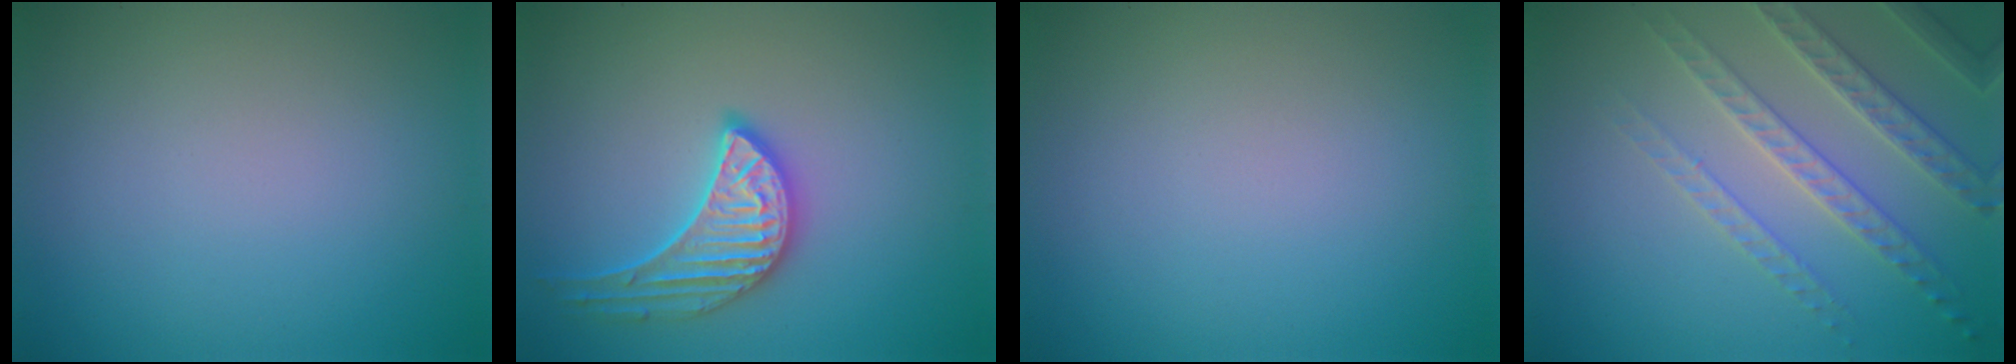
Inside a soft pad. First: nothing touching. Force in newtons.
{"total": 3.4, "press": 3.3, "slide": 0.4}
{"total": 0.0}
{"total": 3.9, "press": 3.7, "slide": 1.0}